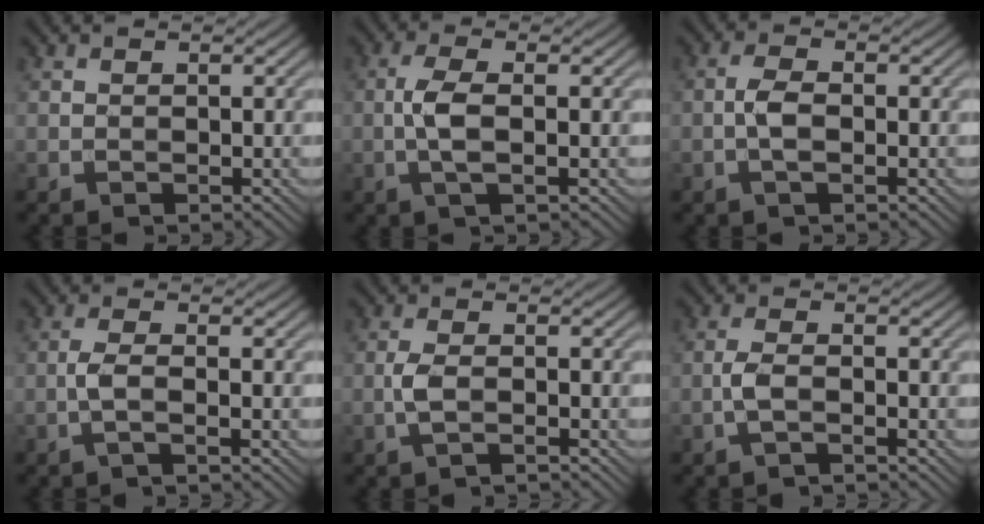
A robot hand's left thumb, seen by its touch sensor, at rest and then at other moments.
{"total": 4.1, "force": [-0.5, 1.0, 3.9], "torque": [-0.090, 0.004, -0.016]}
{"total": 2.9, "force": [-0.7, 1.0, 2.6], "torque": [-0.058, 0.004, -0.019]}
{"total": 2.5, "force": [-0.9, 0.3, 2.3], "torque": [-0.053, 0.006, -0.028]}
{"total": 2.8, "force": [-1.1, 0.7, 2.5], "torque": [-0.058, 0.003, -0.030]}
{"total": 2.6, "force": [-1.2, 0.7, 2.2], "torque": [-0.051, 0.005, -0.032]}